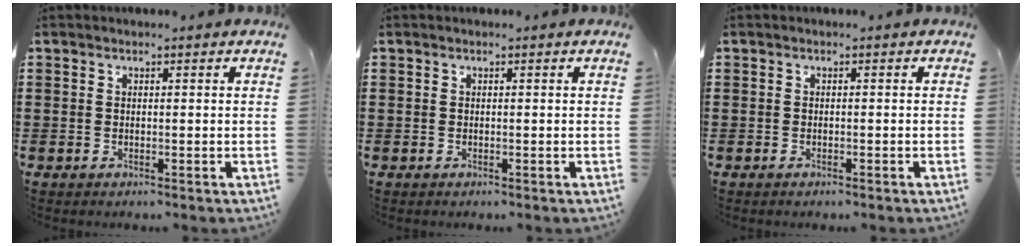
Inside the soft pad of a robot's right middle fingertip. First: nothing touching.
{"total": 0.0}
{"total": 0.5, "force": [-0.5, 0.1, 0.1], "torque": [-0.004, -0.001, -0.010]}